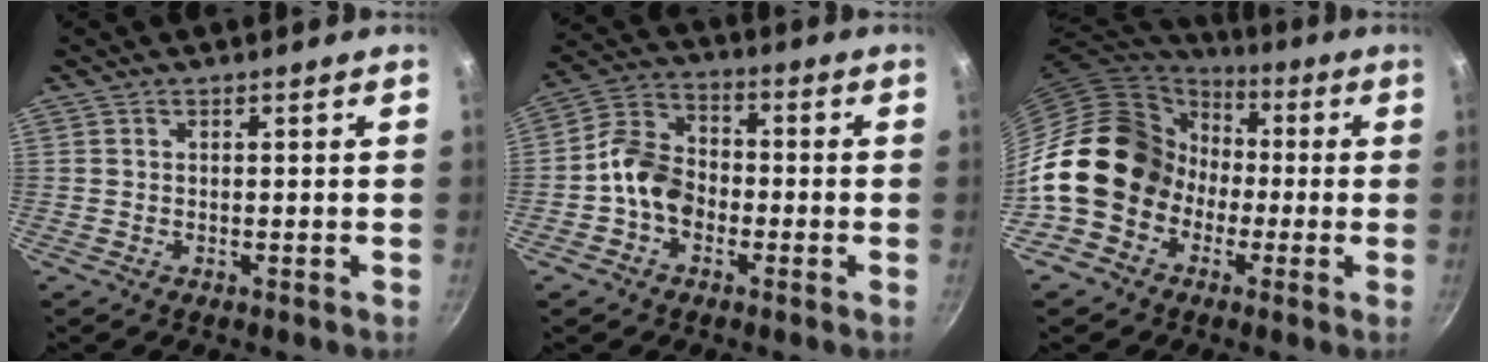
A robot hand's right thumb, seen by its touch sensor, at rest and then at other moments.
{"total": 9.4, "force": [-2.5, 7.1, 5.6], "torque": [-0.076, 0.033, -0.066]}
{"total": 18.6, "force": [-2.1, 15.4, 10.3], "torque": [-0.151, 0.060, -0.040]}